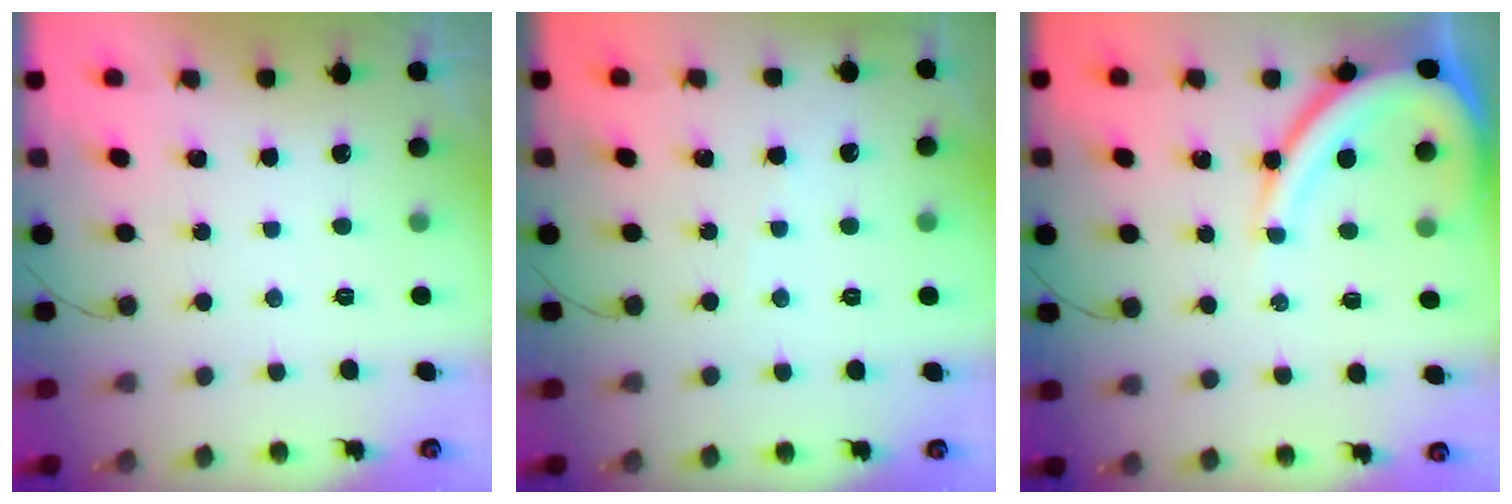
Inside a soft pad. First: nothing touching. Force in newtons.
{"total": 1.4, "press": 1.4, "slide": 0.2}
{"total": 13.0, "press": 13.0, "slide": 1.3}